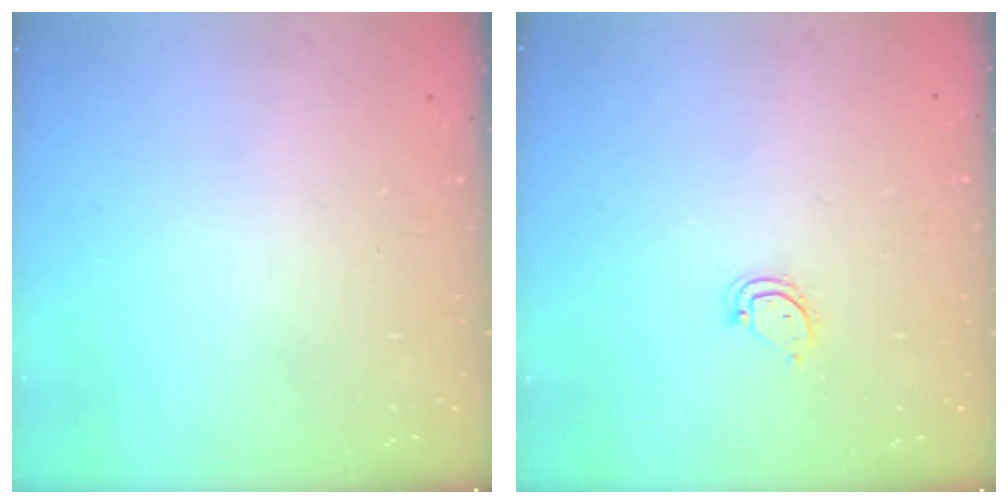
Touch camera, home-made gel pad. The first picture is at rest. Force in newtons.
{"total": 3.9, "press": 3.9, "slide": 0.3}